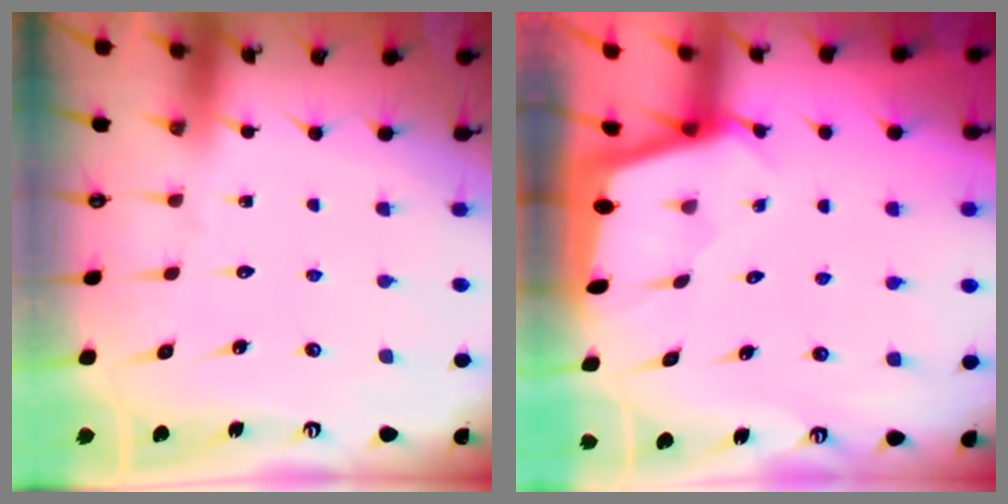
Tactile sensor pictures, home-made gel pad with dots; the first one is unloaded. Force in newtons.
{"total": 1.6, "press": 1.6, "slide": 0.2}